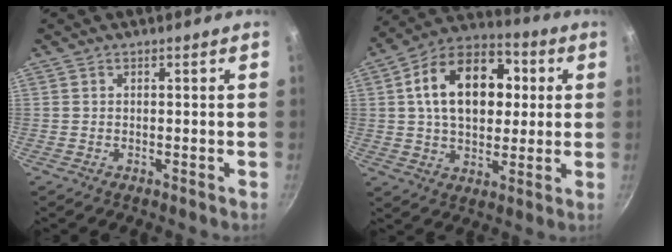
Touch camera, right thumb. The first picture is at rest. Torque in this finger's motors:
{"motor_torque": [0.83, 2.64, 1.29, 0.05, 0.46]}